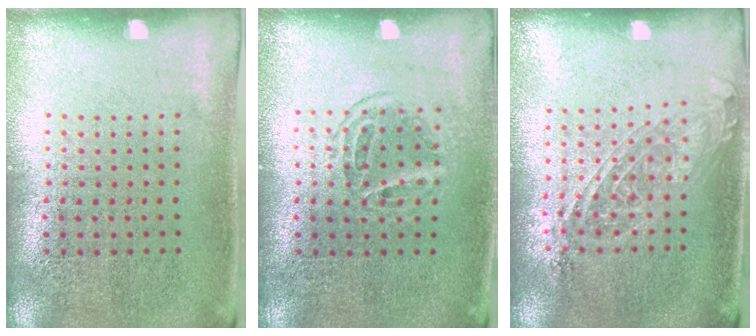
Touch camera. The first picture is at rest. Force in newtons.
{"total": 1.3, "press": 1.1, "slide": 0.7}
{"total": 1.6, "press": 1.3, "slide": 0.8}